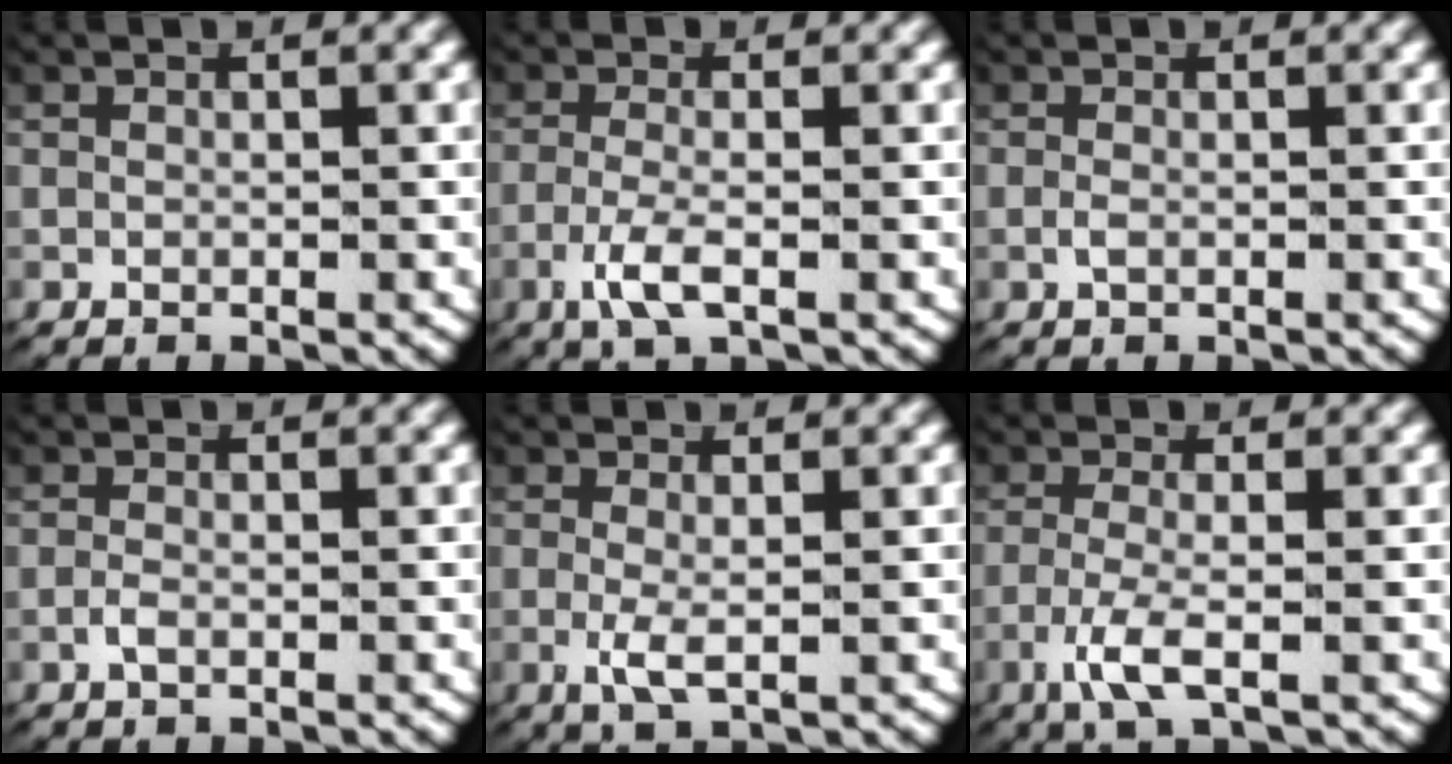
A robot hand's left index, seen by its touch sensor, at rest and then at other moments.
{"total": 3.2, "force": [-1.3, 0.8, 2.8], "torque": [-0.074, -0.014, -0.018]}
{"total": 0.6, "force": [-0.2, 0.1, 0.5], "torque": [-0.021, -0.006, -0.001]}
{"total": 0.9, "force": [-0.5, 0.2, 0.6], "torque": [-0.022, -0.005, -0.010]}
{"total": 2.4, "force": [-0.3, 0.7, 2.2], "torque": [-0.059, -0.017, 0.003]}
{"total": 3.6, "force": [-1.2, 0.9, 3.2], "torque": [-0.085, -0.016, -0.016]}